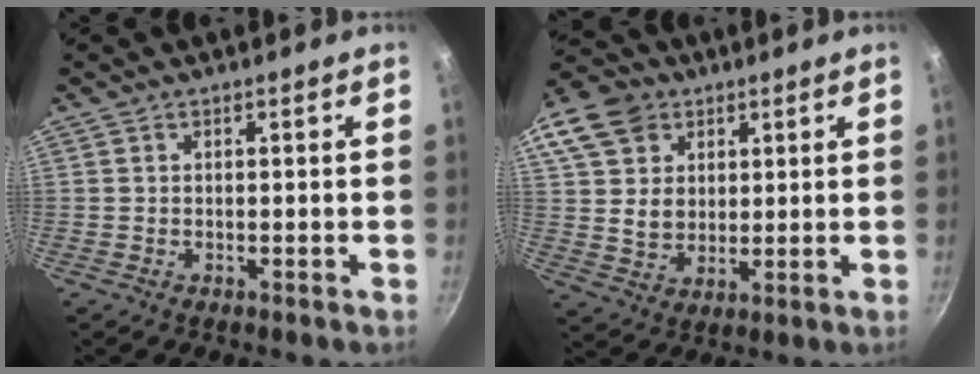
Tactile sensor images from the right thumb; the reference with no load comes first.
{"total": 18.6, "force": [8.1, 14.4, 8.6], "torque": [-0.186, 0.014, 0.153]}